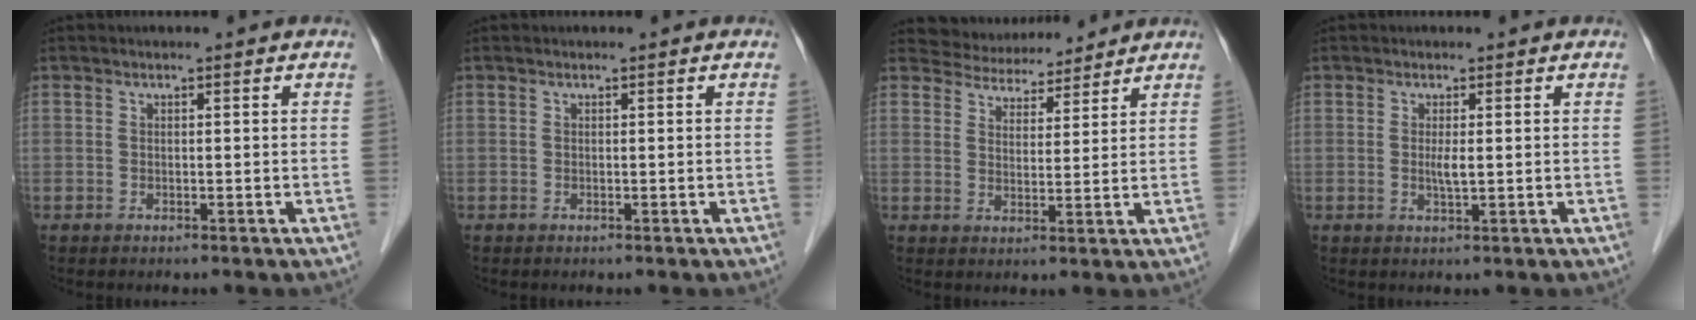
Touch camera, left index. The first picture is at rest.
{"total": 0.0}
{"total": 7.2, "force": [6.9, 1.9, 0.4], "torque": [-0.008, 0.015, 0.103]}
{"total": 1.5, "force": [0.3, 0.1, 1.5], "torque": [-0.035, -0.003, 0.005]}